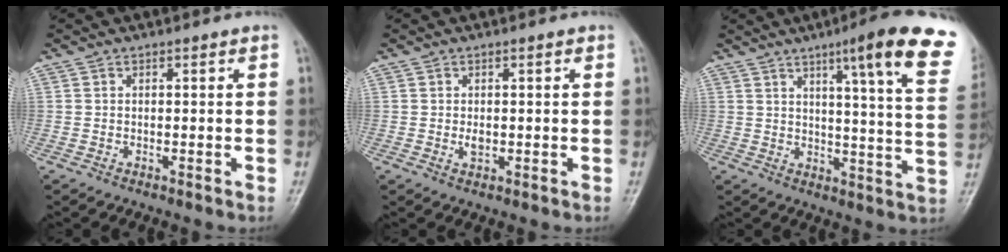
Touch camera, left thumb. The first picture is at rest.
{"total": 1.8, "force": [0.0, 1.0, 1.4], "torque": [-0.019, -0.003, 0.003]}
{"total": 19.7, "force": [11.5, 2.1, 15.8], "torque": [-0.188, -0.043, 0.138]}